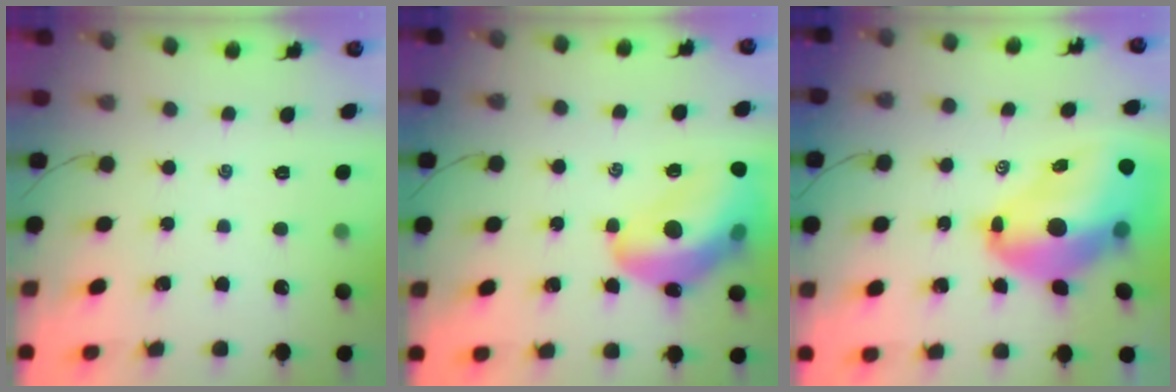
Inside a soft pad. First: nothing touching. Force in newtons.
{"total": 18.8, "press": 18.4, "slide": 4.1}
{"total": 17.4, "press": 16.8, "slide": 4.7}